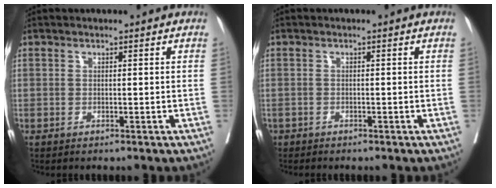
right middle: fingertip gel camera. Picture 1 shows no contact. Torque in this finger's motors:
{"motor_torque": [0.77, -0.83, 0.89, 0.19]}